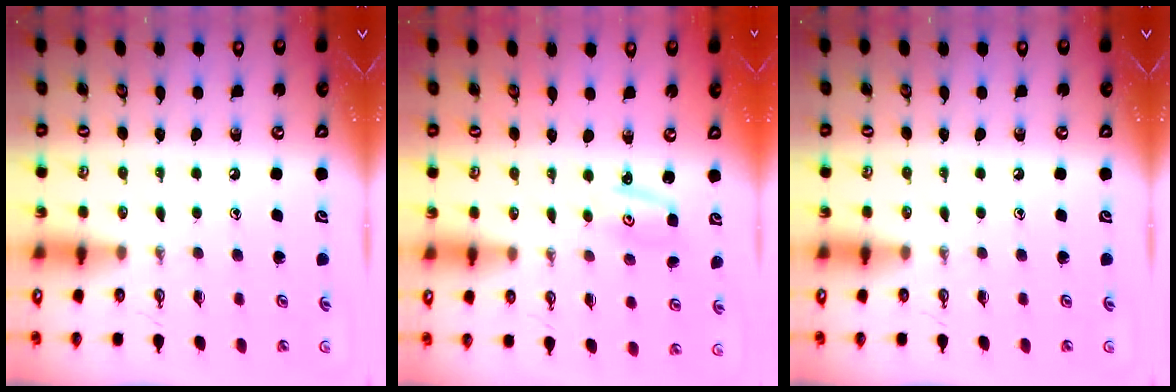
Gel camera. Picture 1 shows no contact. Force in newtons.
{"total": 2.9, "press": 2.9, "slide": 0.3}
{"total": 0.0}